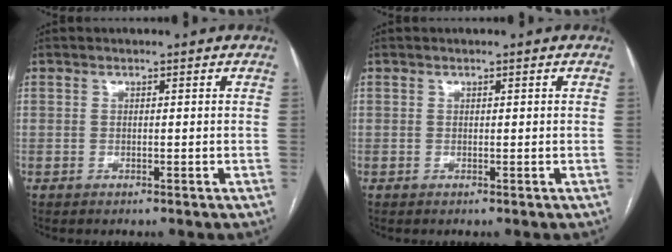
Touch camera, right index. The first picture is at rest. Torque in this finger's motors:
{"motor_torque": [-0.08, -0.03, -0.02, 0.00]}